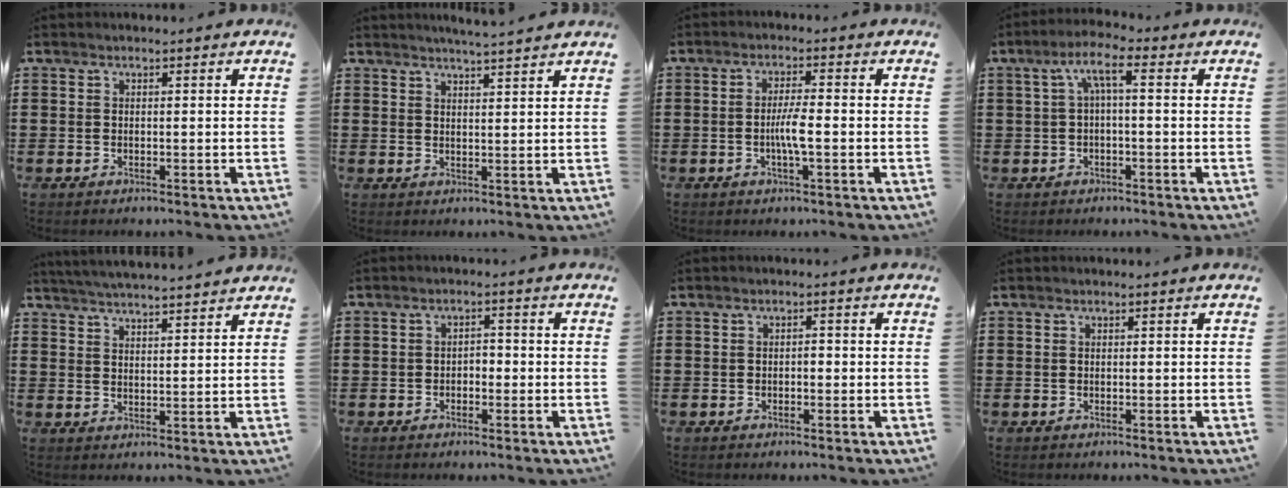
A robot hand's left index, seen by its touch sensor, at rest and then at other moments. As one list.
[{"total": 3.1, "force": [2.9, -0.7, 0.7], "torque": [-0.022, -0.014, 0.053]}, {"total": 4.1, "force": [-0.9, 0.5, 3.9], "torque": [-0.078, -0.002, -0.020]}, {"total": 5.0, "force": [0.5, 1.3, 4.8], "torque": [-0.103, 0.010, 0.001]}, {"total": 3.8, "force": [3.7, -0.8, 0.4], "torque": [-0.021, -0.021, 0.065]}, {"total": 1.6, "force": [-1.0, 0.9, 0.9], "torque": [-0.021, 0.005, -0.023]}, {"total": 0.9, "force": [-0.4, 0.5, 0.7], "torque": [-0.016, -0.001, -0.008]}, {"total": 0.0}]